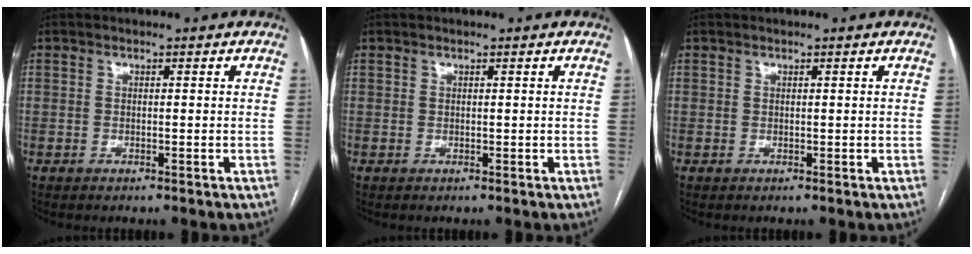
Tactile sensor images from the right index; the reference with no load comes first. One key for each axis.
{"total": 0.0}
{"total": 0.0}